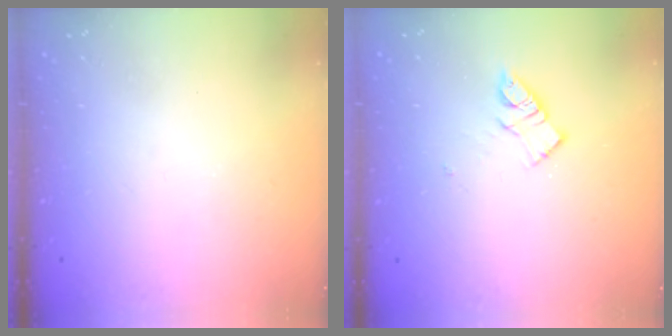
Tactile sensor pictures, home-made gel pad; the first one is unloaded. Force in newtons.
{"total": 9.1, "press": 9.1, "slide": 0.4}